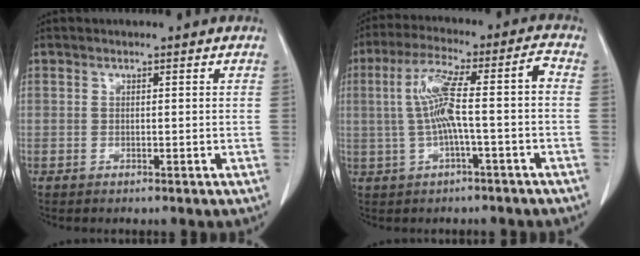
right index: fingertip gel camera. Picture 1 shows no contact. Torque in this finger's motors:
{"motor_torque": [1.26, 0.15, 0.56, 0.21]}